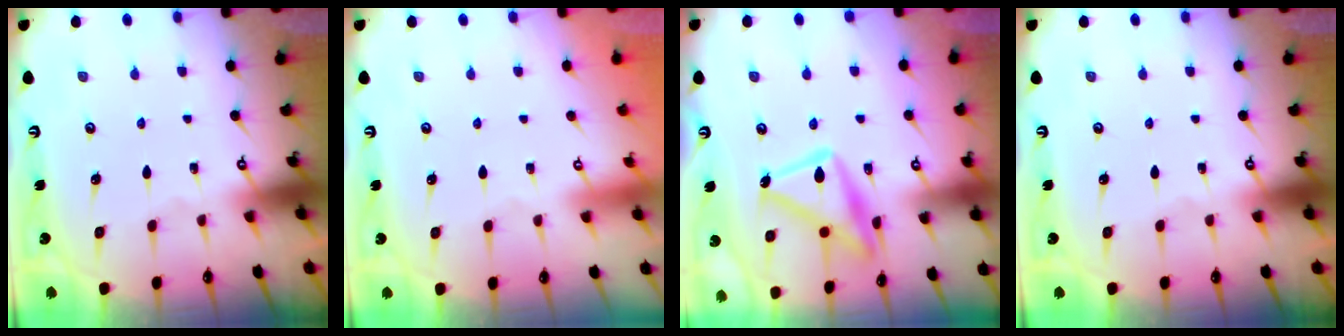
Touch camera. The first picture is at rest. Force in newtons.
{"total": 3.9, "press": 3.9, "slide": 0.1}
{"total": 16.6, "press": 16.6, "slide": 0.9}
{"total": 0.0}